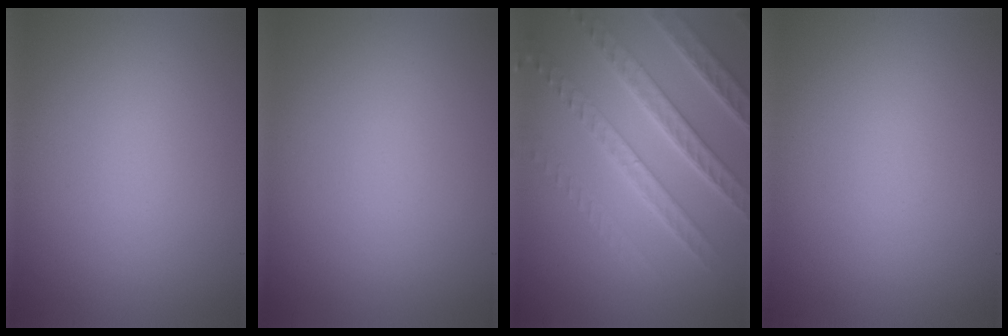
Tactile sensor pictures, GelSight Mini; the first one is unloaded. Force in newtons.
{"total": 0.0}
{"total": 7.0, "press": 5.4, "slide": 4.5}
{"total": 0.0}